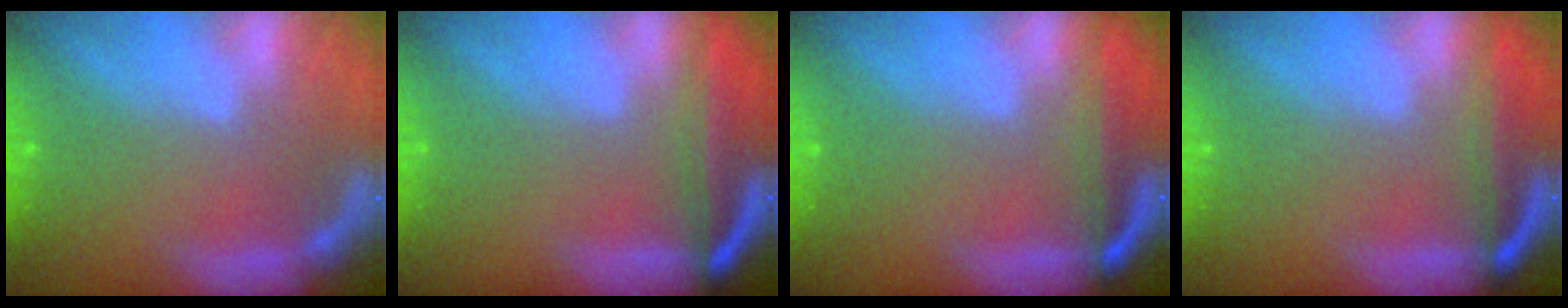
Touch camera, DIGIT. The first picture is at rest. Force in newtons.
{"total": 7.6}
{"total": 5.5}
{"total": 6.0}